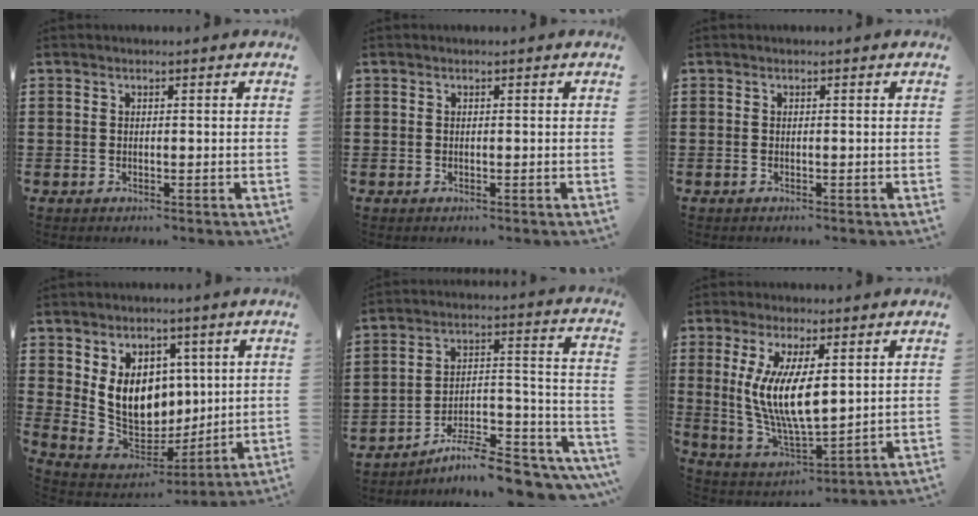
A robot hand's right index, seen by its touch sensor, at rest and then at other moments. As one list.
[{"total": 0.0}, {"total": 0.0}, {"total": 10.6, "force": [2.5, 8.6, 5.6], "torque": [-0.131, -0.008, 0.052]}, {"total": 9.9, "force": [-8.2, 2.0, 5.1], "torque": [-0.069, 0.018, -0.152]}, {"total": 10.1, "force": [2.1, 3.2, 9.4], "torque": [-0.202, -0.013, 0.037]}]